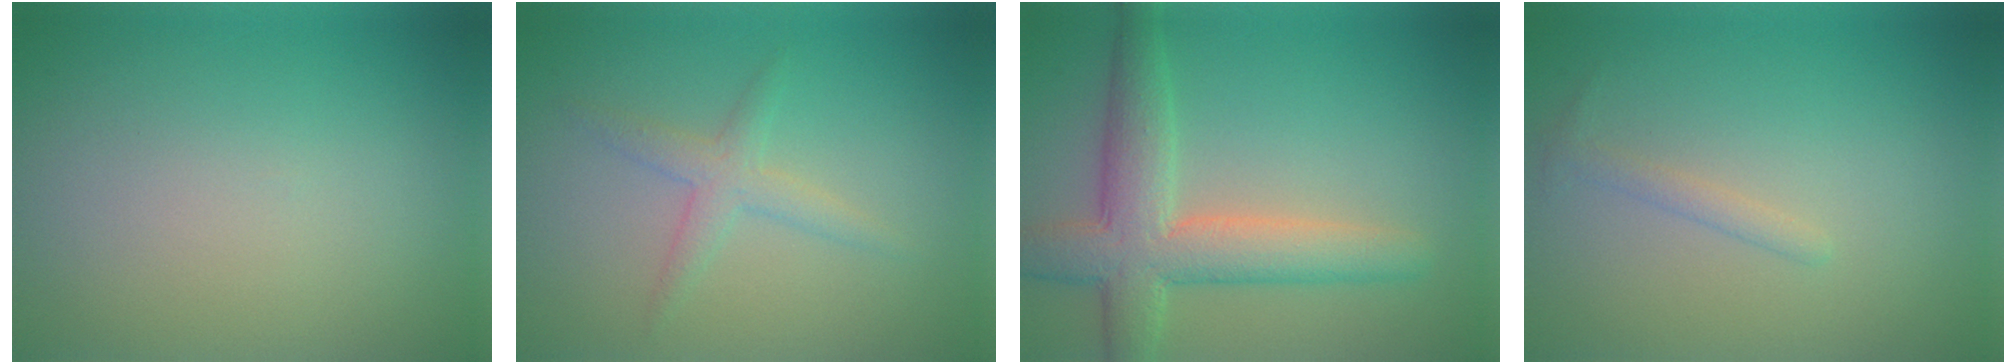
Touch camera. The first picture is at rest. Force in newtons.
{"total": 2.1, "press": 2.1, "slide": 0.1}
{"total": 6.4, "press": 6.4, "slide": 0.3}
{"total": 1.0, "press": 1.0, "slide": 0.0}